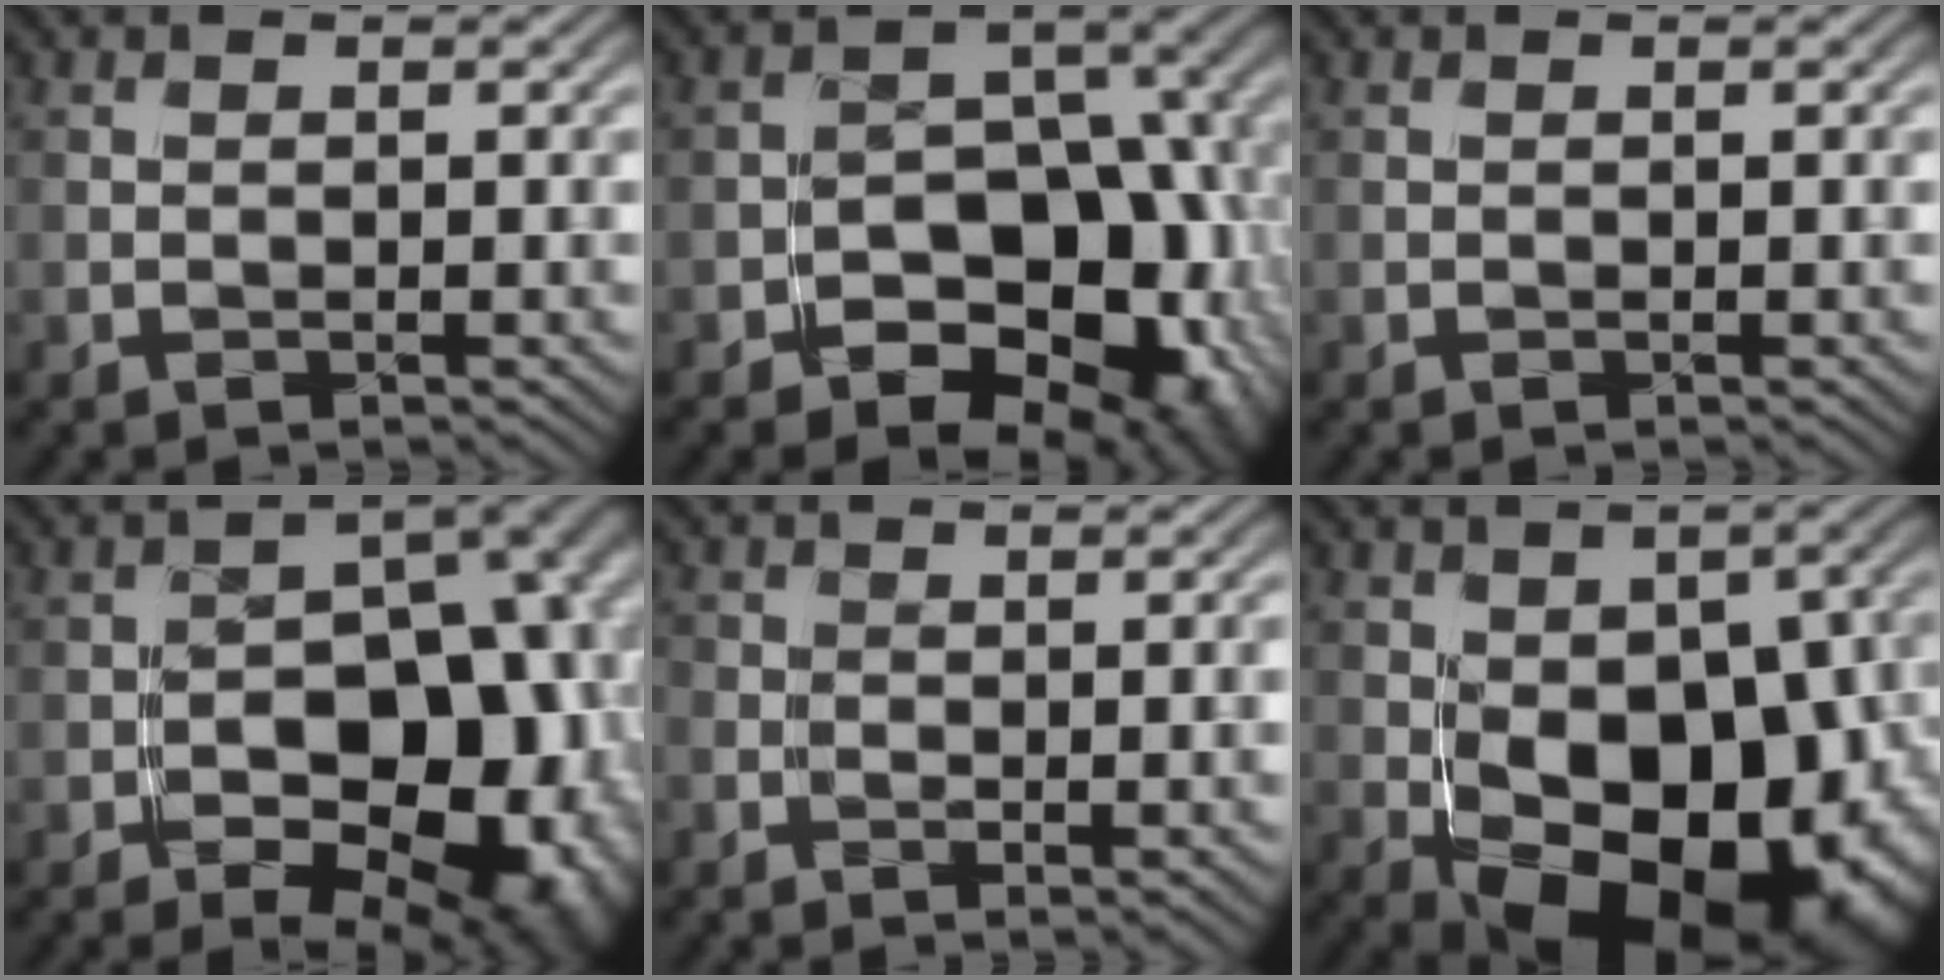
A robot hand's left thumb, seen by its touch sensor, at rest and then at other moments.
{"total": 14.8, "force": [-5.8, 10.3, 9.0], "torque": [-0.092, -0.006, -0.080]}
{"total": 0.0}
{"total": 18.8, "force": [-6.5, 12.7, 12.3], "torque": [-0.103, 0.006, -0.082]}
{"total": 5.3, "force": [-2.1, 2.9, 3.8], "torque": [-0.040, -0.010, -0.025]}
{"total": 17.3, "force": [-4.2, 10.8, 12.9], "torque": [-0.160, -0.033, -0.041]}